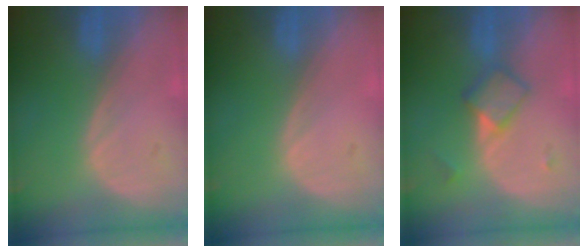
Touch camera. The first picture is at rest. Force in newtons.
{"total": 0.0}
{"total": 4.7, "press": 4.4, "slide": 1.6}